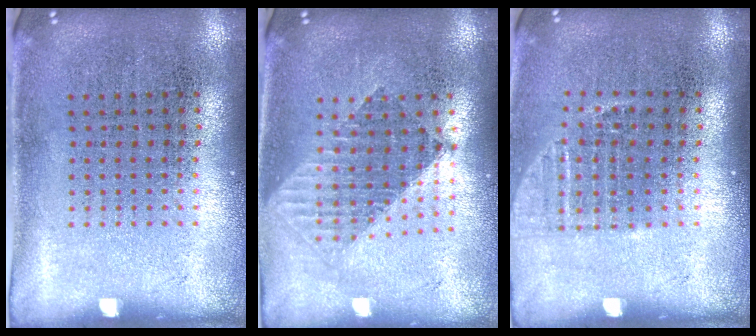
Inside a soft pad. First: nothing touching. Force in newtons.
{"total": 1.5, "press": 1.3, "slide": 0.9}
{"total": 1.1, "press": 1.0, "slide": 0.5}